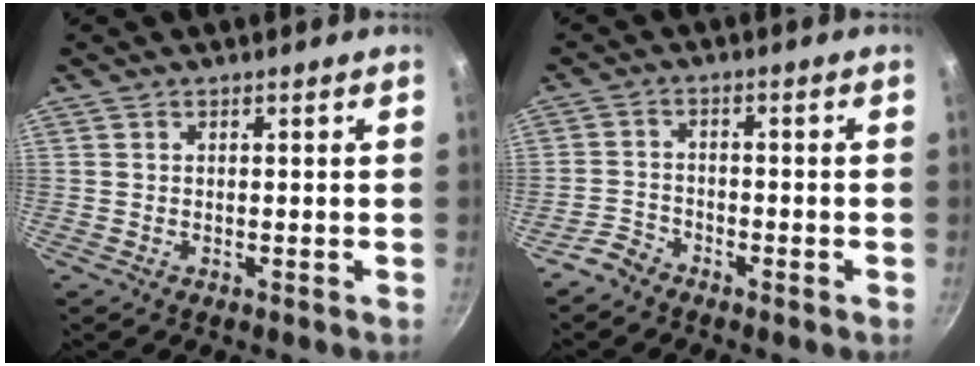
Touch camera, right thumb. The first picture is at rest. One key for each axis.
{"total": 3.3, "fx": -2.9, "fy": 1.5, "fz": 0.6, "tx": -0.012, "ty": 0.029, "tz": -0.059}